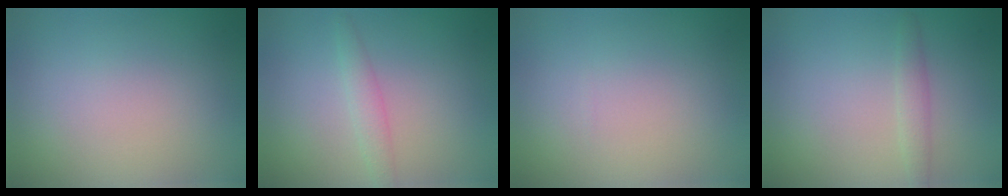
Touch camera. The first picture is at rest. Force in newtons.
{"total": 1.7, "press": 1.7, "slide": 0.0}
{"total": 0.0}
{"total": 1.4, "press": 1.4, "slide": 0.1}